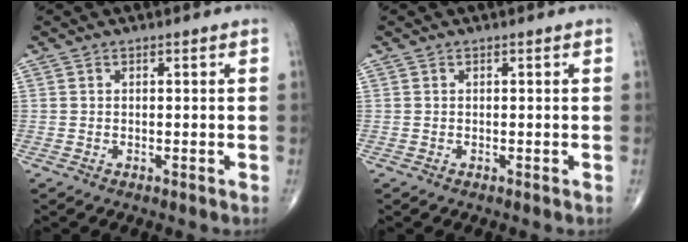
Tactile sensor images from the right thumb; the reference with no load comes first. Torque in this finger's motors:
{"motor_torque": [-0.06, 0.05, 0.05, 0.06, 0.01]}